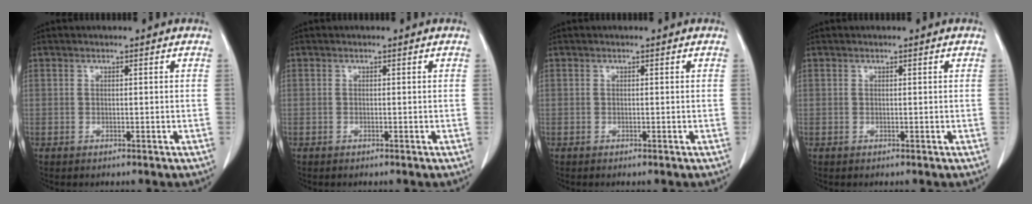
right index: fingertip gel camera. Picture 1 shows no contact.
{"total": 0.0}
{"total": 0.0}
{"total": 0.0}